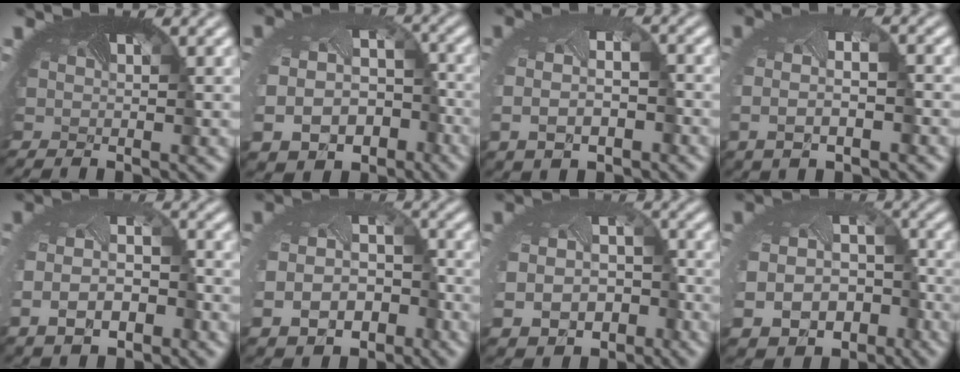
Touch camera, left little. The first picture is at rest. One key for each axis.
{"total": 12.4, "fx": -5.7, "fy": 9.2, "fz": 6.0, "tx": -0.116, "ty": -0.063, "tz": -0.065}
{"total": 5.8, "fx": -1.6, "fy": 3.6, "fz": 4.2, "tx": -0.093, "ty": -0.028, "tz": -0.013}
{"total": 4.8, "fx": -1.0, "fy": 2.4, "fz": 4.0, "tx": -0.083, "ty": -0.012, "tz": -0.007}
{"total": 6.0, "fx": -2.5, "fy": 3.5, "fz": 4.2, "tx": -0.096, "ty": -0.023, "tz": -0.040}
{"total": 8.2, "fx": -3.9, "fy": 5.7, "fz": 4.5, "tx": -0.093, "ty": -0.039, "tz": -0.044}
{"total": 10.1, "fx": -4.4, "fy": 7.5, "fz": 5.2, "tx": -0.106, "ty": -0.054, "tz": -0.049}
{"total": 13.8, "fx": -6.5, "fy": 10.3, "fz": 6.4, "tx": -0.124, "ty": -0.071, "tz": -0.074}